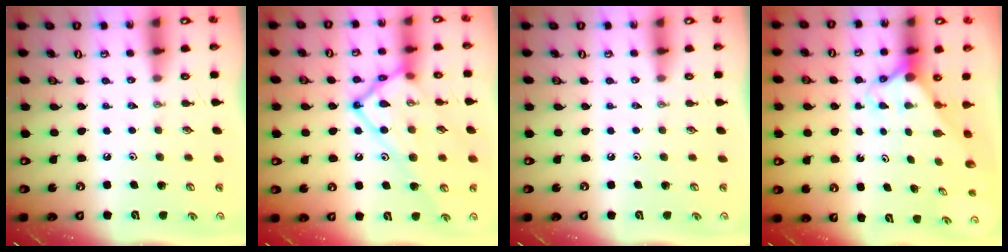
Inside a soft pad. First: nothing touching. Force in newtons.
{"total": 19.8, "press": 19.7, "slide": 2.5}
{"total": 0.0}
{"total": 2.7, "press": 2.7, "slide": 0.2}